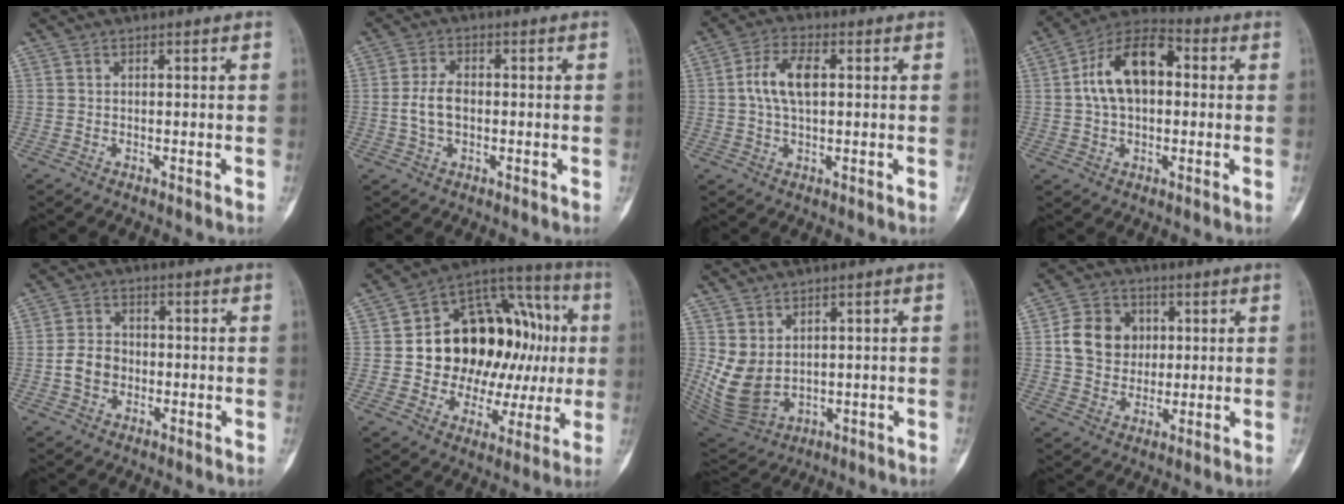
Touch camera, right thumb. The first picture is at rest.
{"total": 5.1, "force": [-0.5, 3.1, 4.0], "torque": [-0.077, 0.008, -0.013]}
{"total": 7.6, "force": [1.0, 3.9, 6.4], "torque": [-0.128, 0.011, 0.016]}
{"total": 13.6, "force": [1.6, 8.2, 10.7], "torque": [-0.177, 0.033, 0.018]}
{"total": 5.5, "force": [-1.2, 4.4, 3.1], "torque": [-0.047, 0.016, -0.028]}
{"total": 26.3, "force": [1.7, 17.6, 19.5], "torque": [-0.225, 0.044, 0.037]}
{"total": 8.6, "force": [1.4, 6.3, 5.7], "torque": [-0.100, -0.015, 0.053]}
{"total": 10.6, "force": [1.7, 9.0, 5.3], "torque": [-0.058, 0.000, 0.028]}